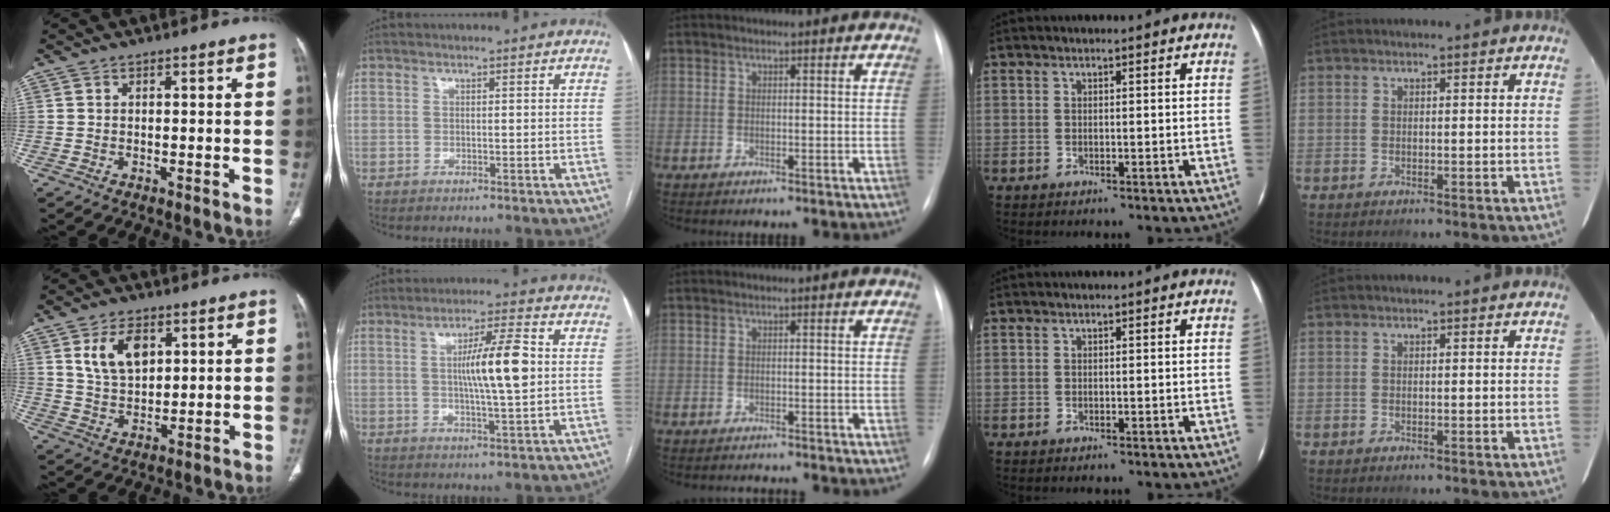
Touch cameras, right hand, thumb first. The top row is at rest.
{"thumb": {"total": 8.6, "force": [3.5, 5.1, 6.0], "torque": [-0.093, -0.015, 0.072]}, "index": {"total": 9.2, "force": [0.8, 0.6, 9.1], "torque": [-0.155, 0.004, 0.012]}, "middle": {"total": 1.3, "force": [-1.3, 0.0, 0.1], "torque": [0.000, -0.006, -0.013]}}